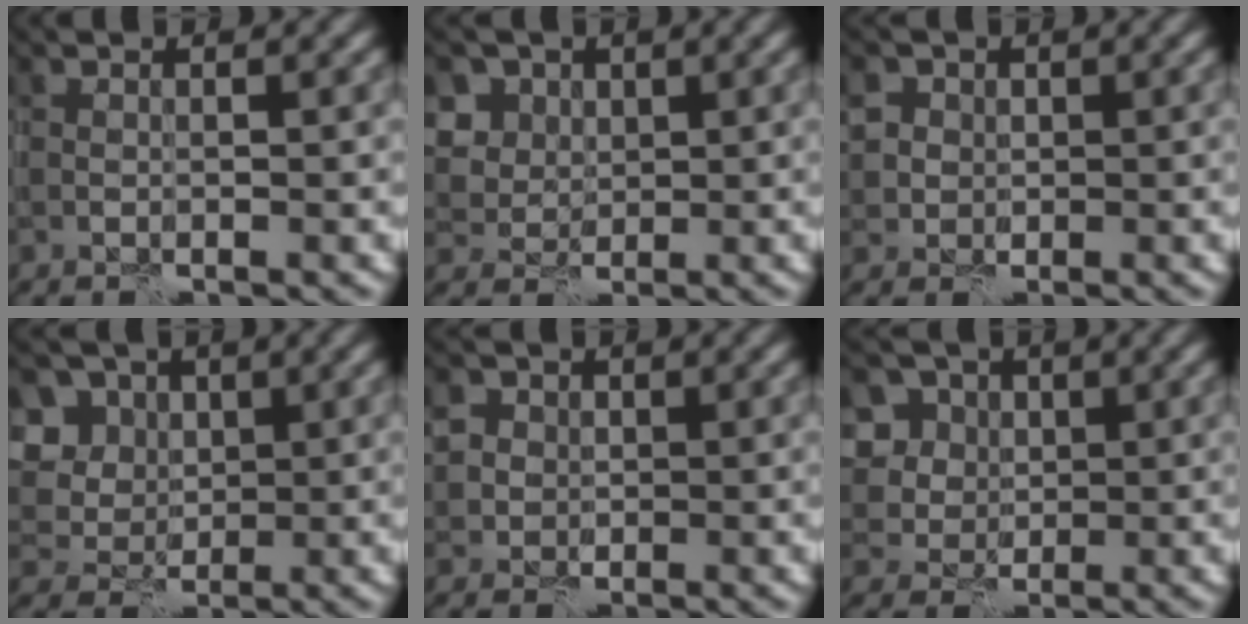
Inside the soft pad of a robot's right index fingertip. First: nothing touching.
{"total": 6.3, "force": [3.1, 5.0, 2.3], "torque": [-0.053, 0.006, 0.052]}
{"total": 3.6, "force": [1.0, 3.2, 1.2], "torque": [-0.032, 0.011, 0.023]}
{"total": 8.0, "force": [3.4, 6.4, 3.2], "torque": [-0.068, 0.018, 0.045]}
{"total": 3.8, "force": [1.0, 3.4, 1.3], "torque": [-0.031, 0.011, 0.021]}
{"total": 8.8, "force": [3.3, 7.3, 3.6], "torque": [-0.079, 0.024, 0.038]}